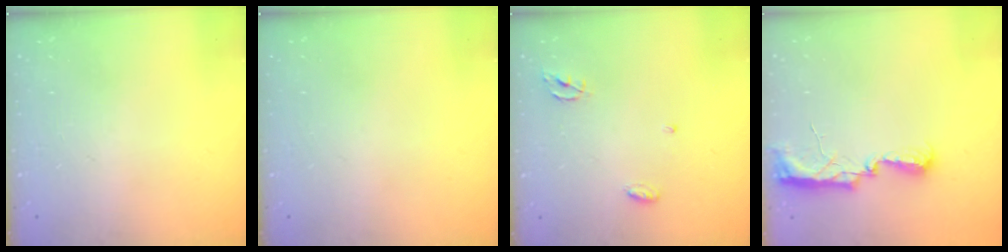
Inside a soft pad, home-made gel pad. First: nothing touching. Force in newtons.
{"total": 0.0}
{"total": 3.9, "press": 3.9, "slide": 0.2}
{"total": 11.5, "press": 10.2, "slide": 5.3}